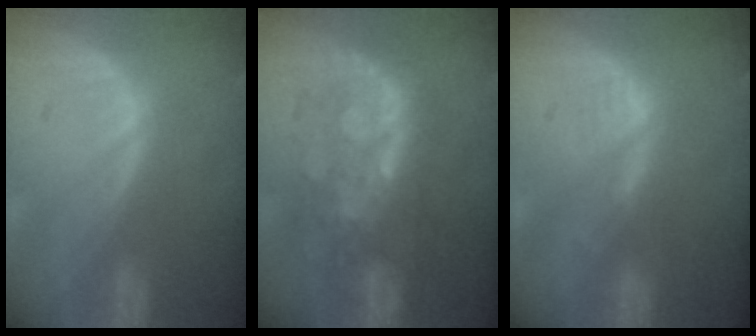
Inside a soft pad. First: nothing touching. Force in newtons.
{"total": 8.6, "press": 8.3, "slide": 2.1}
{"total": 1.6, "press": 1.6, "slide": 0.2}